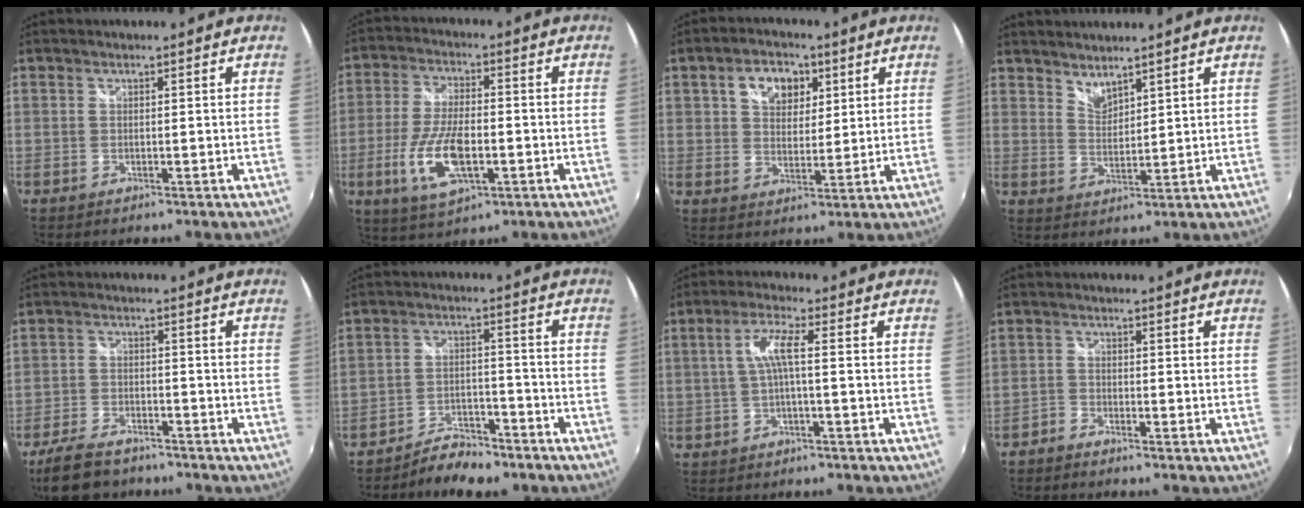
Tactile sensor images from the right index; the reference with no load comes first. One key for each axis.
{"total": 11.7, "fx": -3.3, "fy": 4.8, "fz": 10.2, "tx": -0.211, "ty": -0.007, "tz": -0.058}
{"total": 8.2, "fx": 3.5, "fy": 5.8, "fz": 4.8, "tx": -0.081, "ty": 0.020, "tz": 0.058}
{"total": 3.8, "fx": 3.5, "fy": 1.0, "fz": 1.0, "tx": -0.012, "ty": -0.003, "tz": 0.062}
{"total": 9.8, "fx": -7.9, "fy": 4.1, "fz": 4.2, "tx": -0.116, "ty": -0.010, "tz": -0.138}
{"total": 8.0, "fx": -6.9, "fy": 3.1, "fz": 2.8, "tx": -0.069, "ty": 0.010, "tz": -0.109}
{"total": 4.6, "fx": -0.5, "fy": 0.3, "fz": 4.6, "tx": -0.094, "ty": 0.007, "tz": -0.006}
{"total": 1.9, "fx": -1.8, "fy": 0.5, "fz": 0.0, "tx": -0.005, "ty": -0.001, "tz": -0.042}